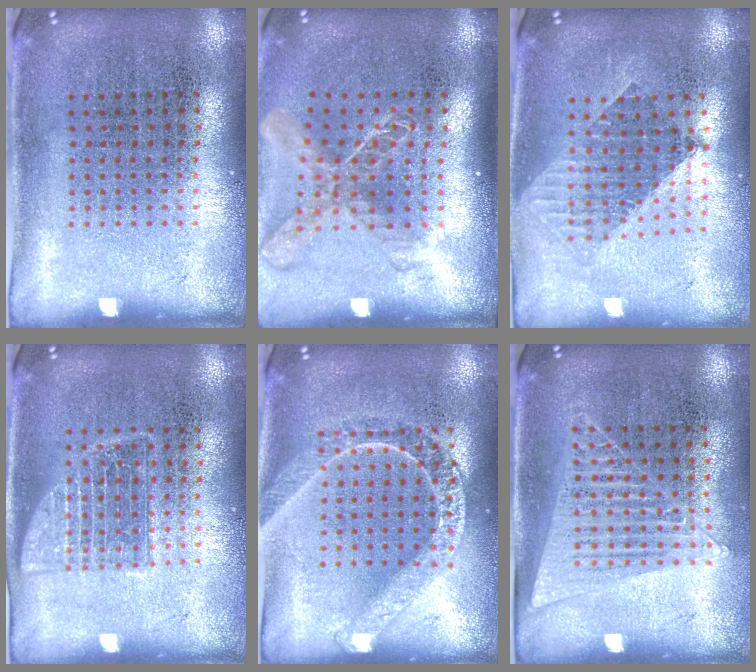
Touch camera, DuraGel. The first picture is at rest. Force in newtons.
{"total": 1.9, "press": 1.5, "slide": 1.2}
{"total": 1.6, "press": 1.3, "slide": 0.8}
{"total": 1.2, "press": 1.2, "slide": 0.2}
{"total": 1.4, "press": 1.4, "slide": 0.2}
{"total": 1.2, "press": 1.2, "slide": 0.4}